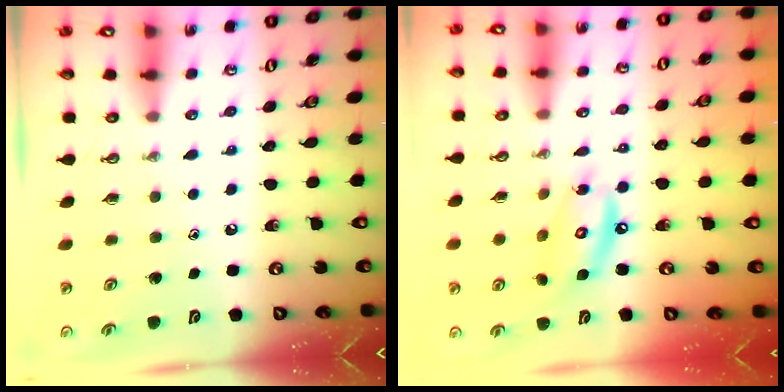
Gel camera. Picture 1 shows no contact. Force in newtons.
{"total": 12.1, "press": 12.1, "slide": 1.0}